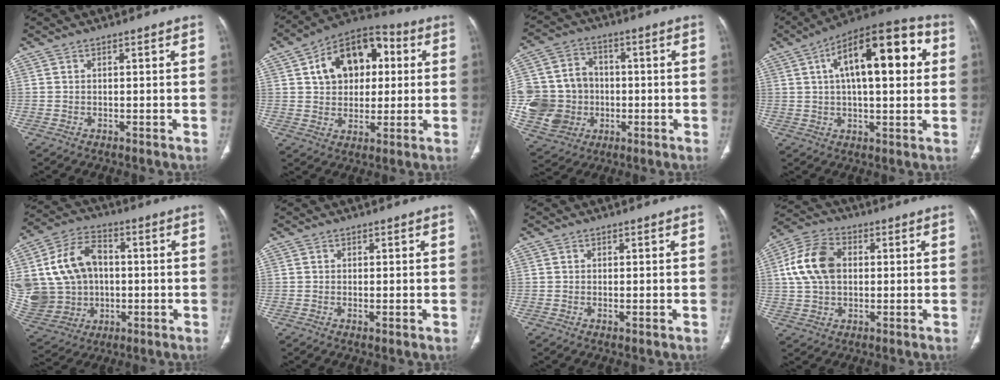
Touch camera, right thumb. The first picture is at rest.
{"total": 16.3, "force": [3.9, 11.2, 11.3], "torque": [-0.136, 0.017, 0.056]}
{"total": 16.5, "force": [-2.2, 14.6, 7.3], "torque": [-0.126, 0.019, -0.027]}
{"total": 20.5, "force": [5.1, 8.4, 18.0], "torque": [-0.252, 0.024, 0.067]}
{"total": 24.1, "force": [1.8, 19.5, 14.1], "torque": [-0.307, 0.034, 0.055]}
{"total": 1.1, "force": [-0.3, 0.2, 1.1], "torque": [-0.024, -0.006, -0.006]}
{"total": 0.9, "force": [-0.3, 0.1, 0.8], "torque": [-0.016, -0.003, -0.005]}
{"total": 11.6, "force": [1.5, 8.0, 8.3], "torque": [-0.156, 0.019, 0.024]}